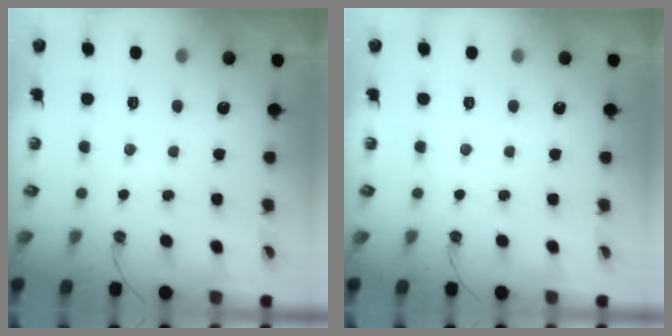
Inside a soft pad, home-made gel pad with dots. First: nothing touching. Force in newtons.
{"total": 0.0}